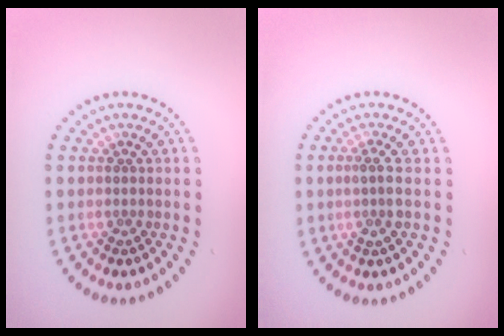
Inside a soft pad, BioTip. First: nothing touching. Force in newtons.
{"total": 1.5, "press": 1.3, "slide": 0.8}